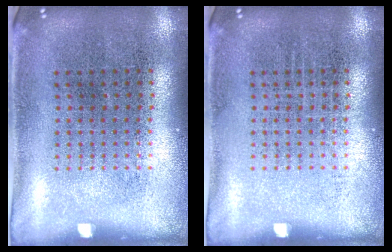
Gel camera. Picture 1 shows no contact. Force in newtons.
{"total": 0.0}